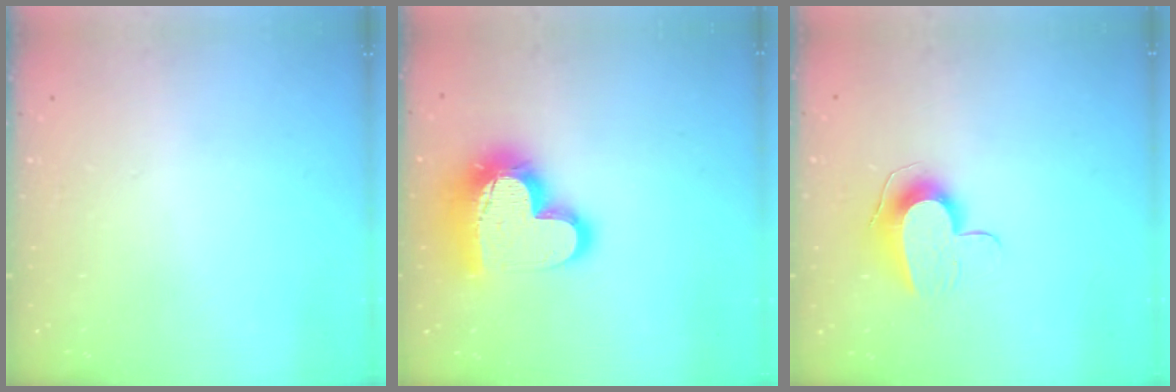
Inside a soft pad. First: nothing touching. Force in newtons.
{"total": 18.2, "press": 18.2, "slide": 1.7}
{"total": 9.6, "press": 9.6, "slide": 0.5}